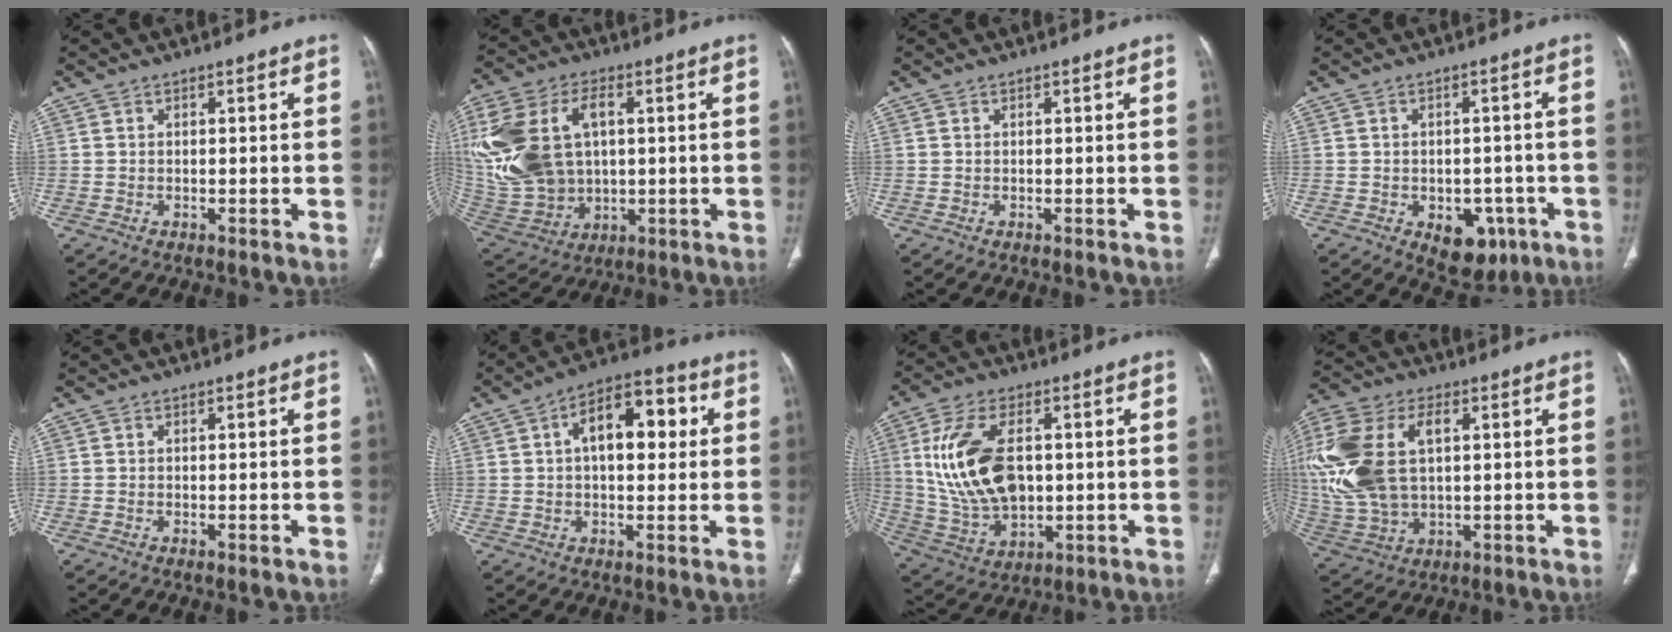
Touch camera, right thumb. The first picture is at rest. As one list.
[{"total": 23.8, "force": [3.8, 16.0, 17.2], "torque": [-0.393, 0.008, 0.091]}, {"total": 0.0}, {"total": 8.8, "force": [-3.6, 5.7, 5.6], "torque": [-0.041, 0.016, -0.034]}, {"total": 0.6, "force": [-0.1, 0.2, 0.5], "torque": [-0.013, -0.004, -0.002]}, {"total": 12.8, "force": [2.8, 6.8, 10.4], "torque": [-0.135, 0.025, 0.037]}, {"total": 17.1, "force": [2.2, 10.0, 13.7], "torque": [-0.262, -0.005, 0.054]}, {"total": 22.4, "force": [3.8, 13.5, 17.5], "torque": [-0.412, 0.002, 0.076]}]